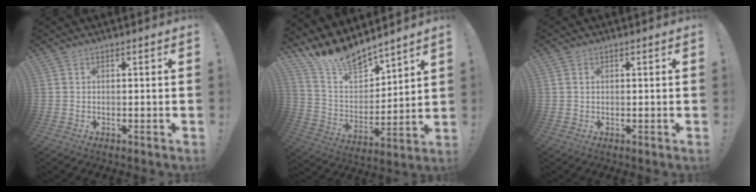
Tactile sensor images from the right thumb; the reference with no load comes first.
{"total": 14.2, "force": [12.9, 4.0, 4.3], "torque": [-0.106, -0.099, 0.239]}
{"total": 0.9, "force": [0.4, 0.7, 0.4], "torque": [-0.012, 0.004, 0.009]}